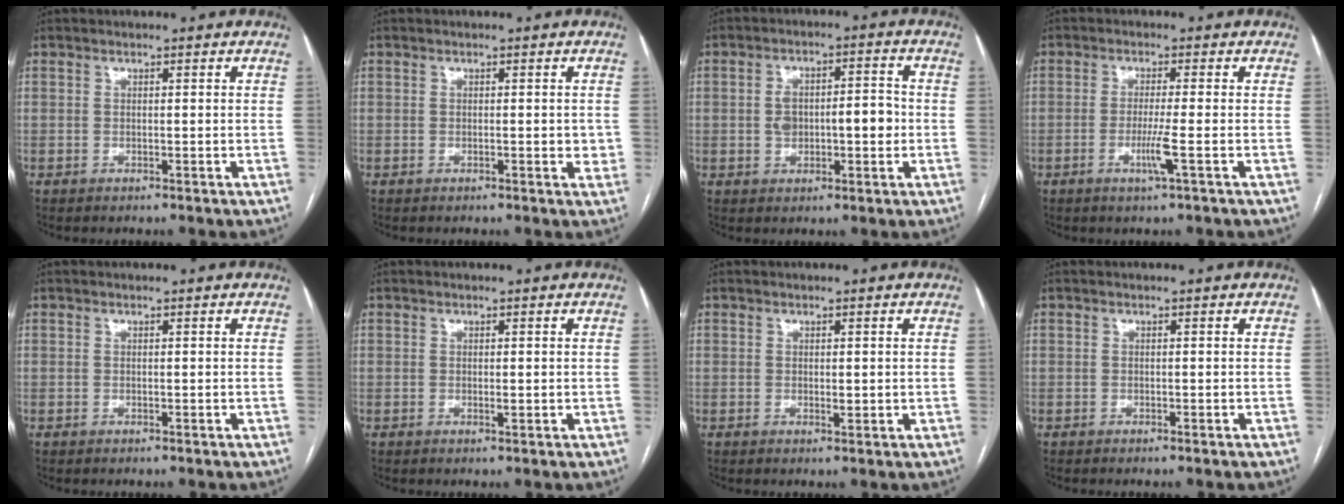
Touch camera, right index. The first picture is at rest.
{"total": 2.0, "force": [-0.1, 0.8, 1.9], "torque": [-0.022, -0.002, -0.001]}
{"total": 7.5, "force": [-0.5, 3.4, 6.7], "torque": [-0.114, 0.022, -0.004]}
{"total": 3.9, "force": [-1.4, -0.7, 3.6], "torque": [-0.073, -0.010, -0.027]}
{"total": 0.0}
{"total": 1.0, "force": [0.0, 0.2, 1.0], "torque": [-0.017, -0.003, 0.001]}
{"total": 1.3, "force": [0.1, 0.4, 1.3], "torque": [-0.019, -0.004, 0.003]}
{"total": 0.0}